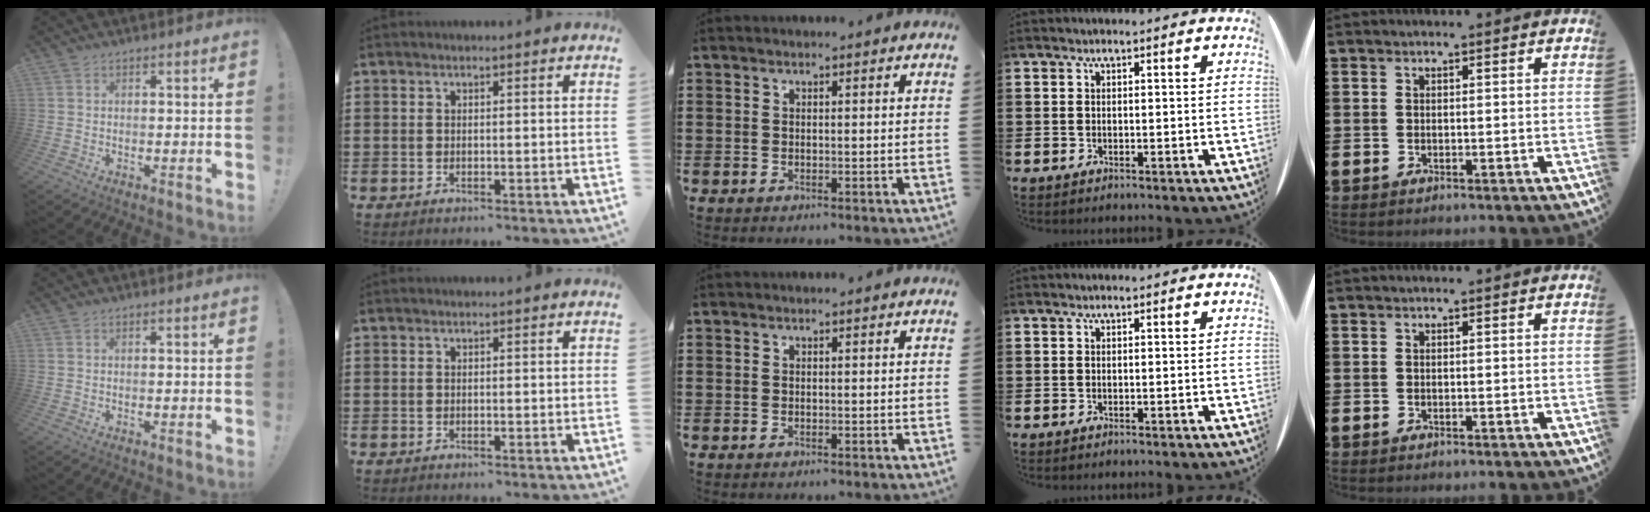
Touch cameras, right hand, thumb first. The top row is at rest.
{}